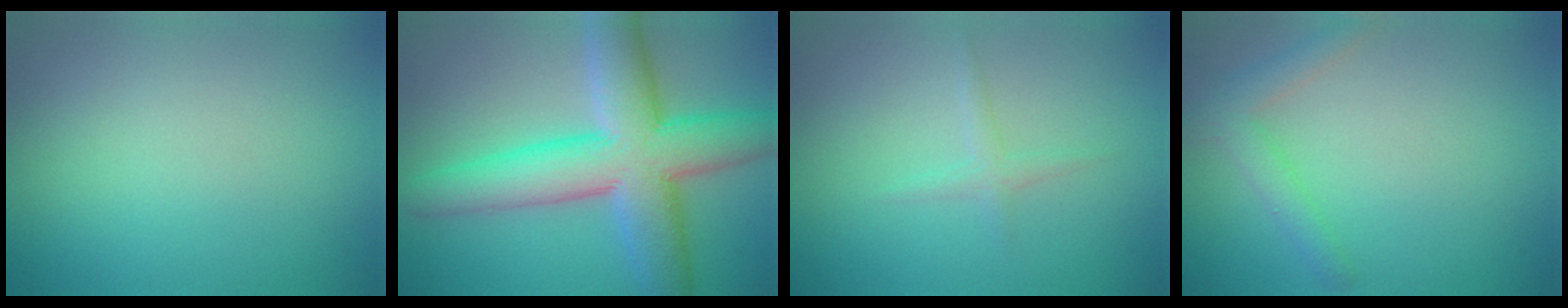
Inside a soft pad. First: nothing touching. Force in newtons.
{"total": 10.2, "press": 10.2, "slide": 0.3}
{"total": 1.2, "press": 1.2, "slide": 0.0}
{"total": 2.3, "press": 2.3, "slide": 0.3}